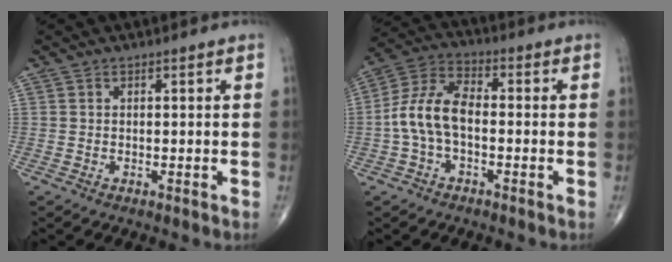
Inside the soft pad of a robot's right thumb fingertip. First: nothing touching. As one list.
[{"total": 9.8, "force": [-1.5, 5.5, 8.0], "torque": [-0.160, 0.035, -0.037]}]